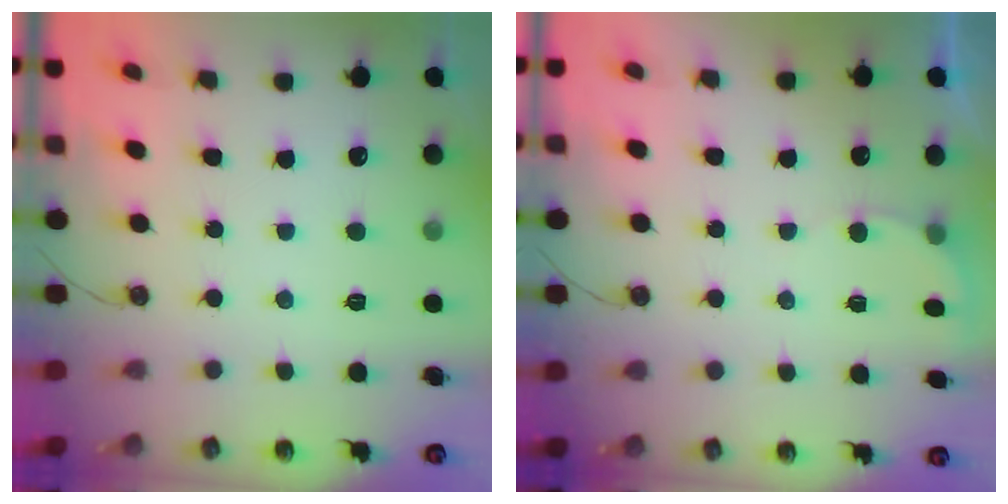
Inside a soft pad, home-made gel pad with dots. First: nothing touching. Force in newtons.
{"total": 3.1, "press": 2.8, "slide": 1.3}